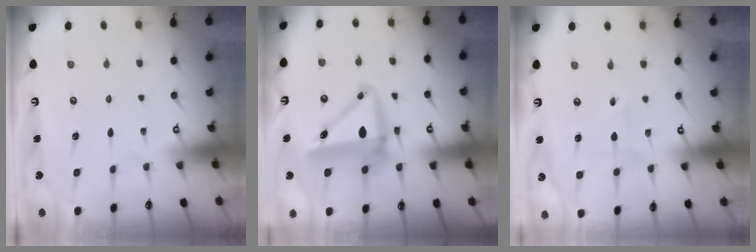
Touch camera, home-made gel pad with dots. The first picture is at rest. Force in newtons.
{"total": 10.8, "press": 10.2, "slide": 3.5}
{"total": 1.9, "press": 1.9, "slide": 0.2}